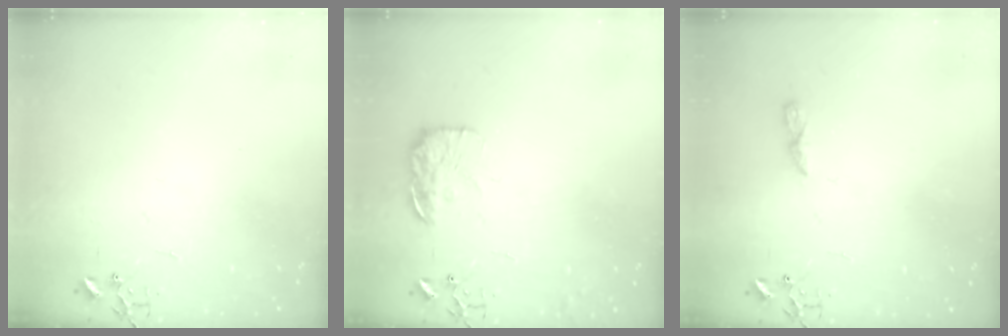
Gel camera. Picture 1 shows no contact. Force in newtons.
{"total": 13.2, "press": 13.2, "slide": 0.6}
{"total": 5.5, "press": 5.4, "slide": 0.4}